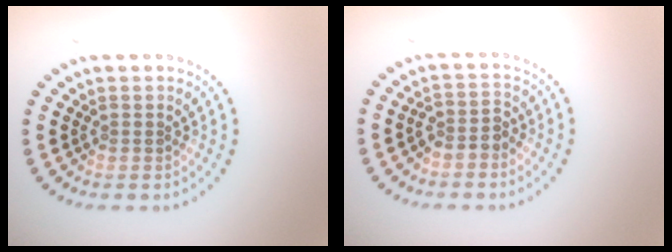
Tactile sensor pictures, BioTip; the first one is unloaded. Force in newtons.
{"total": 1.9, "press": 1.5, "slide": 1.0}